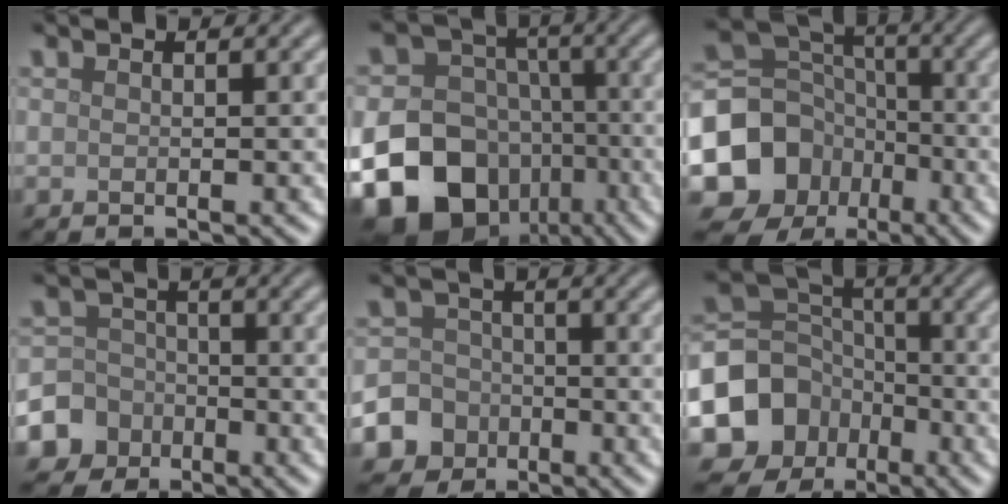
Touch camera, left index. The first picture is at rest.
{"total": 19.0, "force": [-7.5, 15.5, 7.9], "torque": [-0.163, -0.049, -0.155]}
{"total": 11.5, "force": [-4.5, 9.9, 3.8], "torque": [-0.101, -0.011, -0.102]}
{"total": 6.5, "force": [-3.2, 5.7, 0.5], "torque": [-0.005, -0.004, -0.082]}
{"total": 7.8, "force": [-3.8, 6.7, 0.9], "torque": [-0.013, -0.020, -0.087]}
{"total": 8.3, "force": [-3.7, 7.0, 2.6], "torque": [-0.062, -0.008, -0.078]}